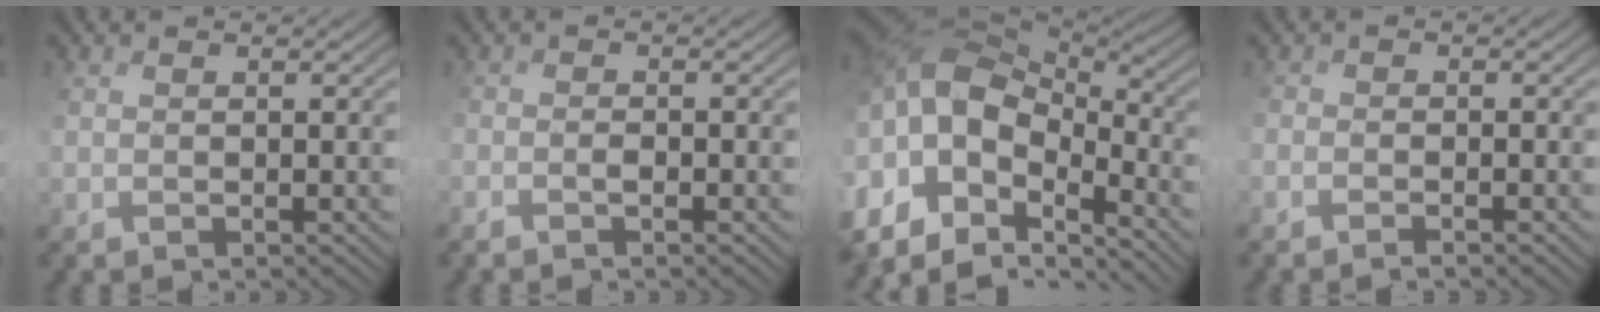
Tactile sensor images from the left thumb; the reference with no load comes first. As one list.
[{"total": 1.1, "force": [-0.8, 0.0, 0.8], "torque": [-0.011, 0.007, -0.014]}, {"total": 15.8, "force": [-3.2, 9.6, 12.1], "torque": [-0.285, -0.001, -0.045]}, {"total": 1.6, "force": [-1.4, 0.3, 0.7], "torque": [-0.006, 0.004, -0.021]}]